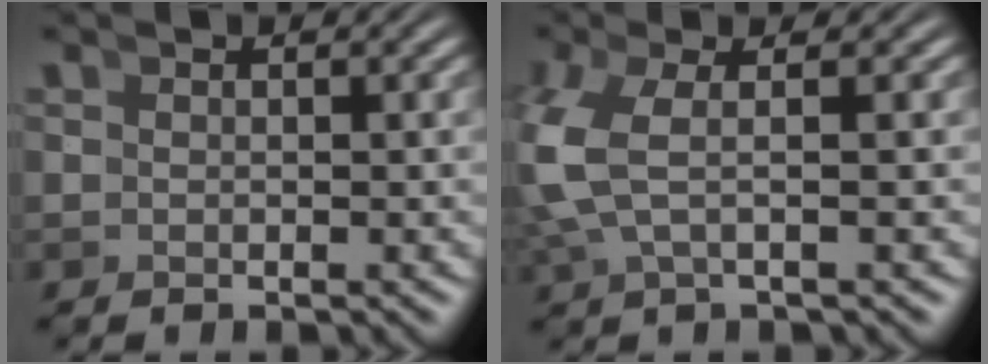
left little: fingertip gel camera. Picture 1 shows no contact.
{"total": 4.0, "force": [0.1, 2.1, 3.4], "torque": [-0.090, 0.002, 0.001]}